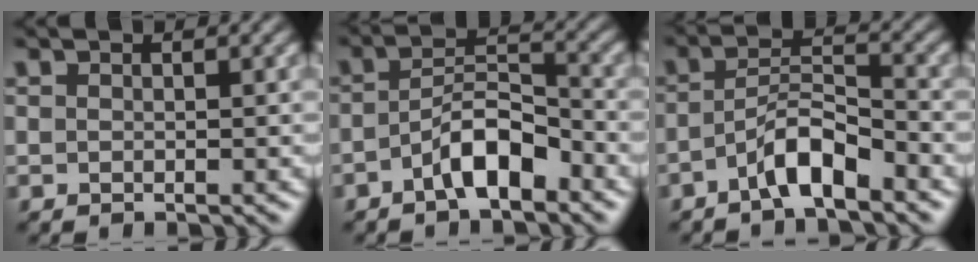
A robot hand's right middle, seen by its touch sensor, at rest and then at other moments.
{"total": 4.7, "force": [-2.4, 1.7, 3.6], "torque": [-0.064, 0.014, -0.044]}
{"total": 3.9, "force": [-2.6, 0.9, 2.8], "torque": [-0.053, 0.016, -0.049]}